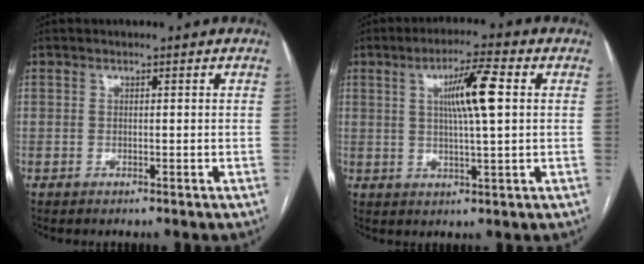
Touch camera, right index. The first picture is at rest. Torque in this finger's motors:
{"motor_torque": [0.93, 0.39, 0.26, 0.13]}